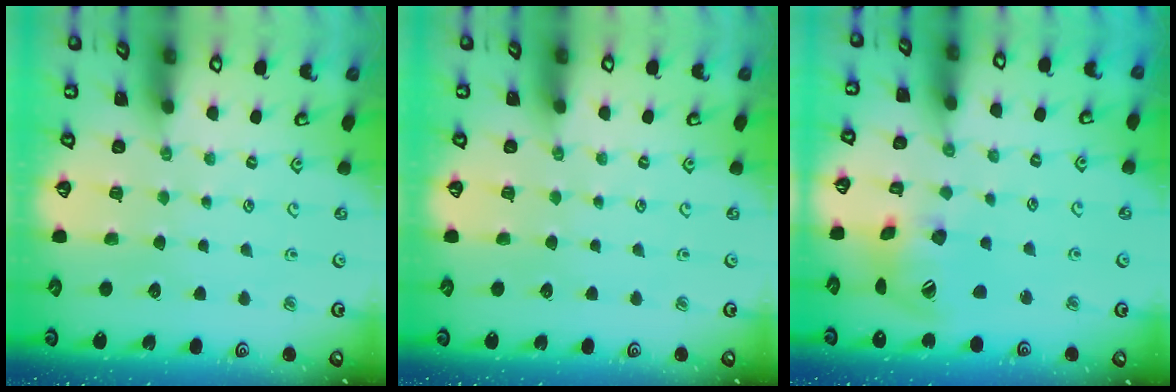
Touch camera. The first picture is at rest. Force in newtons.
{"total": 0.0}
{"total": 16.4, "press": 16.2, "slide": 2.2}